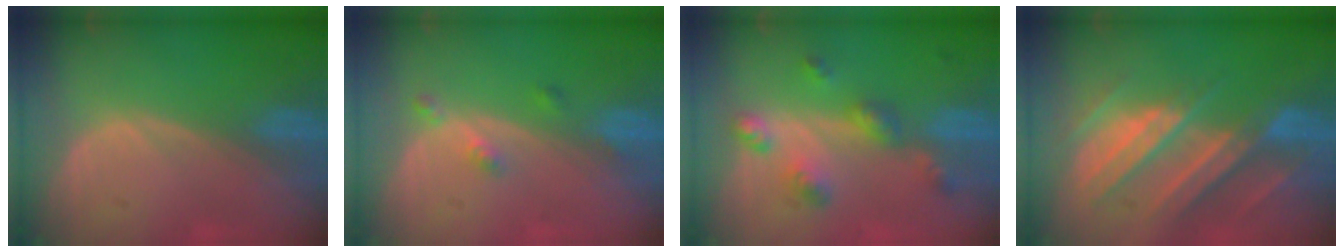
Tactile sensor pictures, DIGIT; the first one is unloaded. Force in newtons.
{"total": 2.7, "press": 2.3, "slide": 1.5}
{"total": 6.6, "press": 5.8, "slide": 3.2}
{"total": 10.6, "press": 9.4, "slide": 4.8}